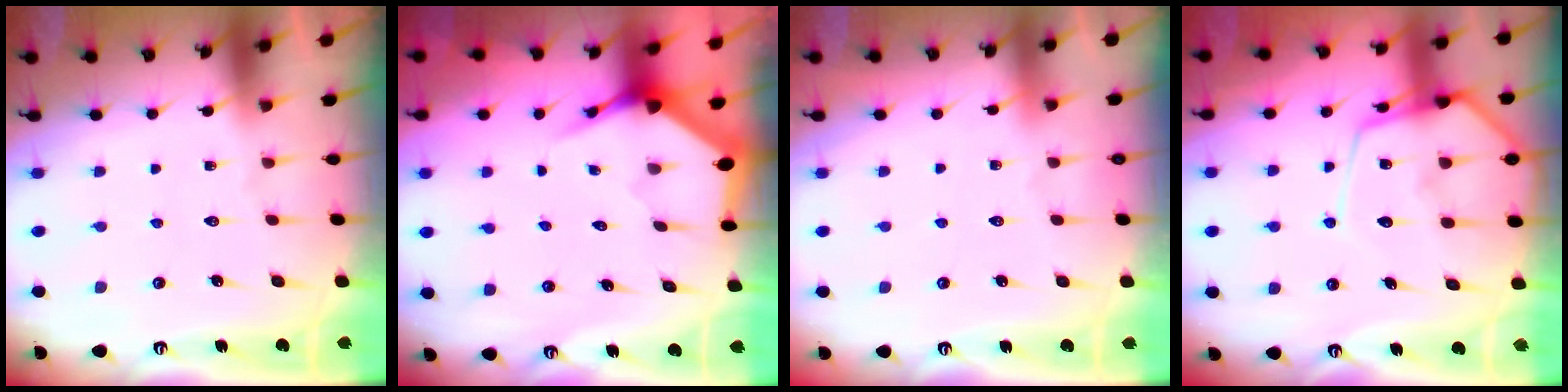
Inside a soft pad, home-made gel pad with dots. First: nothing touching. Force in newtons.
{"total": 3.7, "press": 3.7, "slide": 0.5}
{"total": 3.4, "press": 3.4, "slide": 0.5}
{"total": 13.9, "press": 13.9, "slide": 1.3}